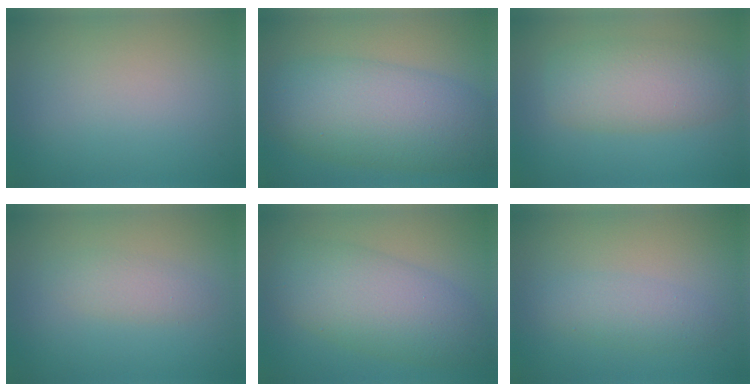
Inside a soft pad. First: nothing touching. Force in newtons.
{"total": 9.1, "press": 9.1, "slide": 0.2}
{"total": 5.4, "press": 5.4, "slide": 0.2}
{"total": 1.8, "press": 1.8, "slide": 0.0}
{"total": 5.5, "press": 5.5, "slide": 0.3}
{"total": 2.2, "press": 2.2, "slide": 0.1}